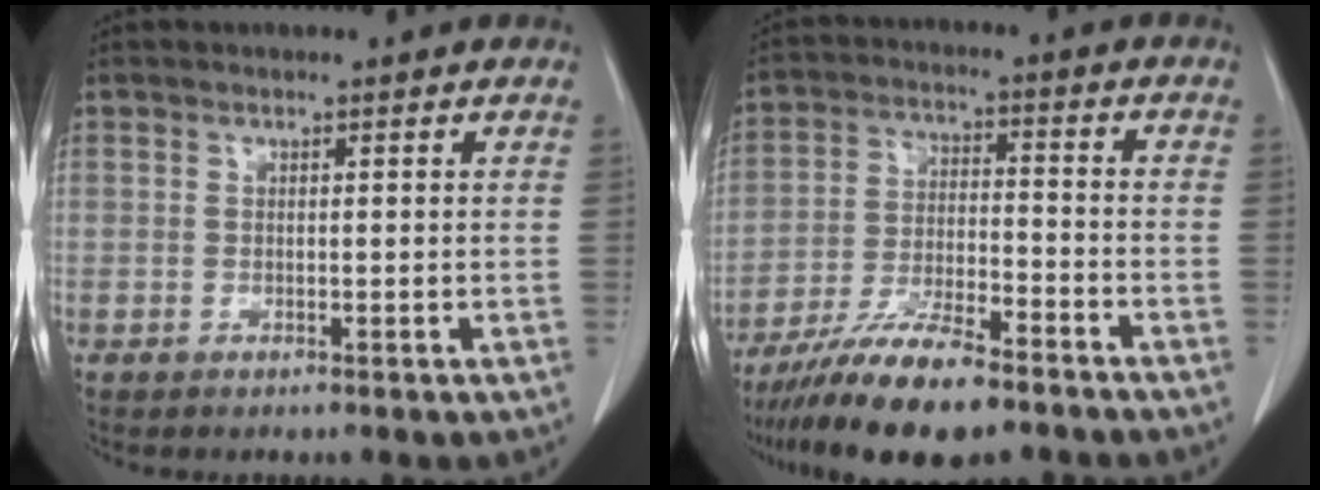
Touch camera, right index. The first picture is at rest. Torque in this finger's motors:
{"motor_torque": [0.86, -1.01, 0.79, 0.21]}